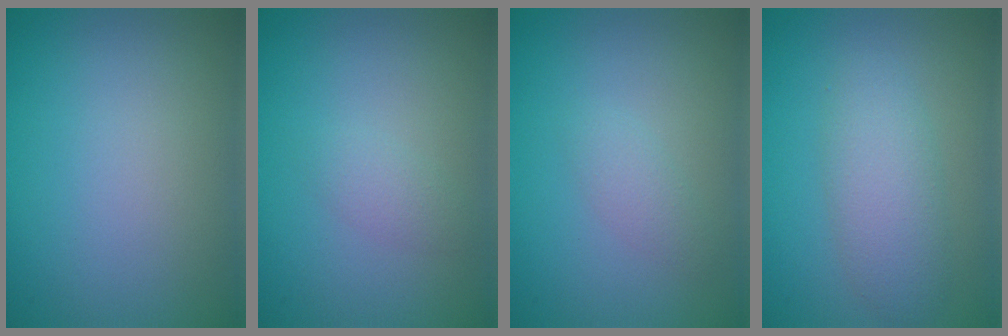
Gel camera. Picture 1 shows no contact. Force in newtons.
{"total": 1.2, "press": 1.2, "slide": 0.1}
{"total": 1.3, "press": 1.3, "slide": 0.0}
{"total": 3.6, "press": 3.6, "slide": 0.1}